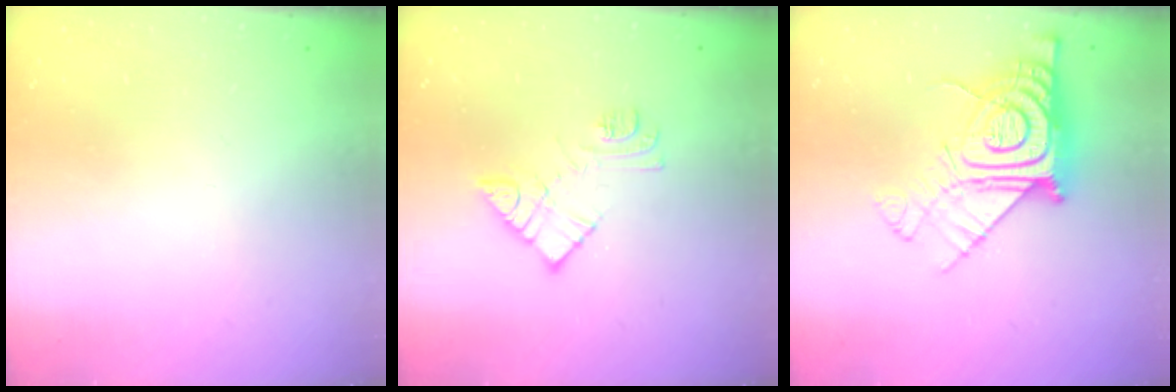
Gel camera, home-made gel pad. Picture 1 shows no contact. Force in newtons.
{"total": 11.2, "press": 11.2, "slide": 0.6}
{"total": 19.7, "press": 19.6, "slide": 1.6}